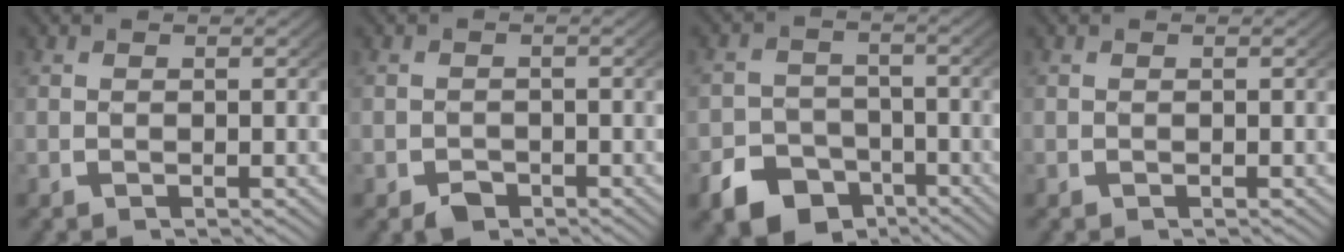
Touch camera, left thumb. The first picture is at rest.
{"total": 1.8, "force": [-1.3, 1.1, 0.6], "torque": [-0.006, -0.012, -0.021]}
{"total": 8.5, "force": [-5.5, 5.8, 2.7], "torque": [-0.029, -0.029, -0.091]}
{"total": 0.0}